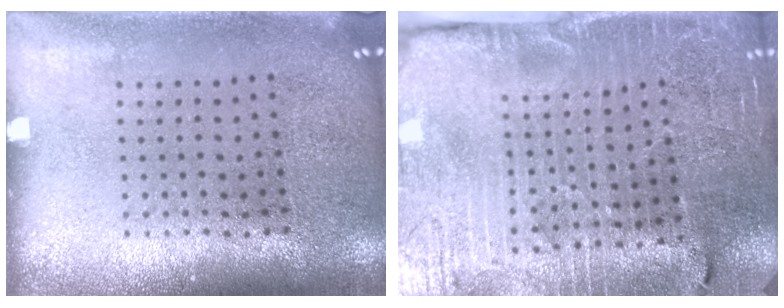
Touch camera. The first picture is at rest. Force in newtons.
{"total": 3.8, "press": 3.7, "slide": 0.4}